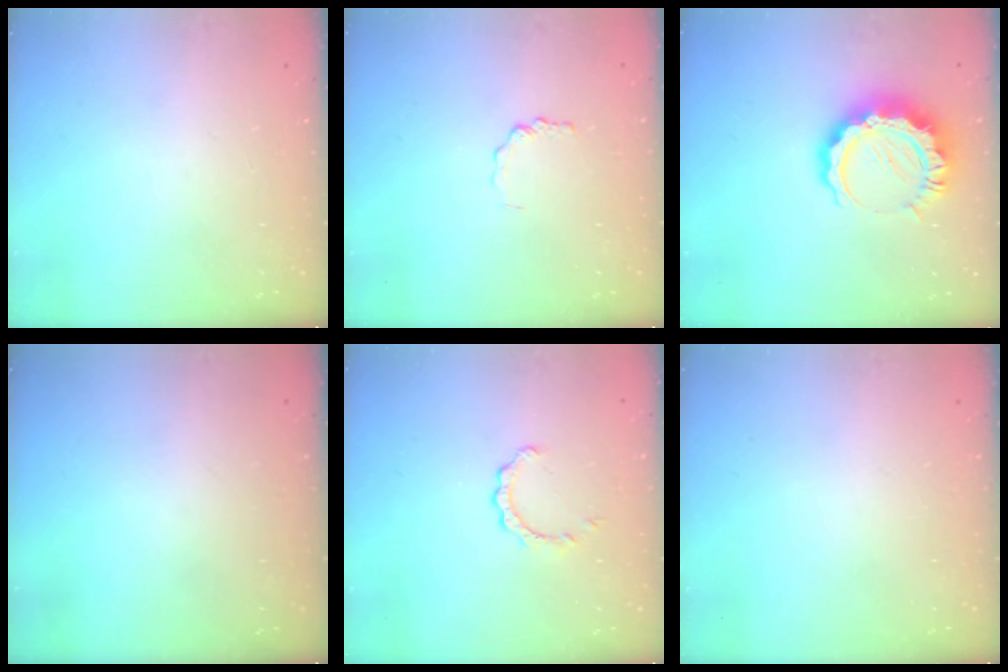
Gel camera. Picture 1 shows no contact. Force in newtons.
{"total": 1.4, "press": 1.4, "slide": 0.2}
{"total": 11.0, "press": 11.0, "slide": 1.1}
{"total": 0.0}
{"total": 2.1, "press": 2.1, "slide": 0.2}
{"total": 0.0}